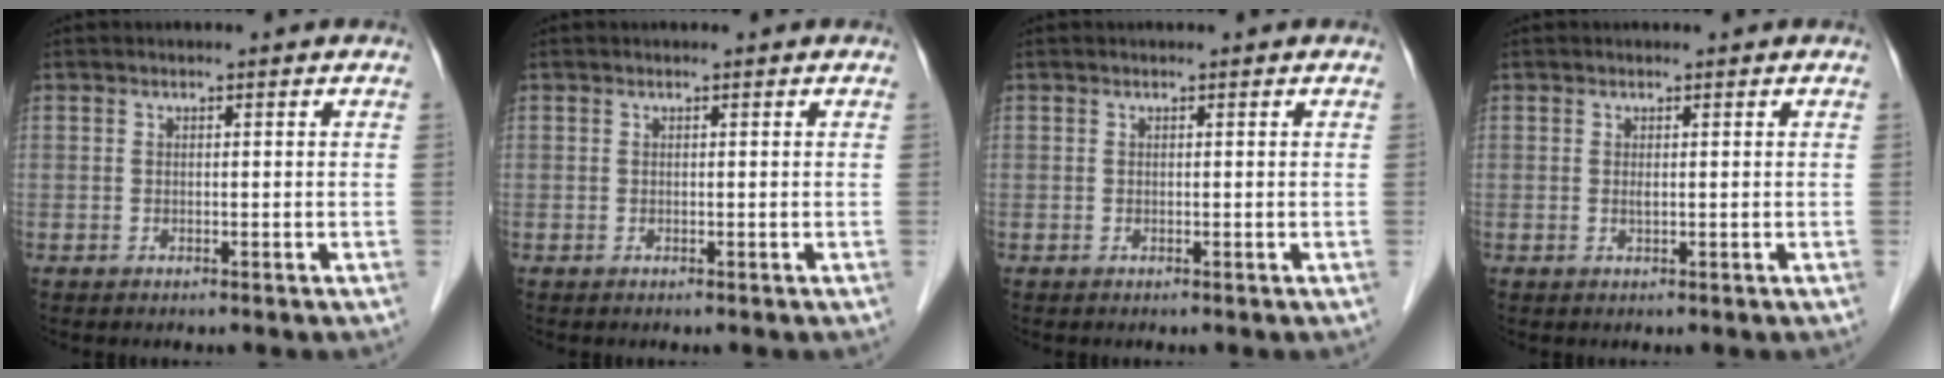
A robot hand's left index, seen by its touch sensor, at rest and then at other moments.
{"total": 0.0}
{"total": 0.0}
{"total": 0.5, "force": [0.2, 0.1, 0.5], "torque": [-0.014, -0.001, 0.003]}